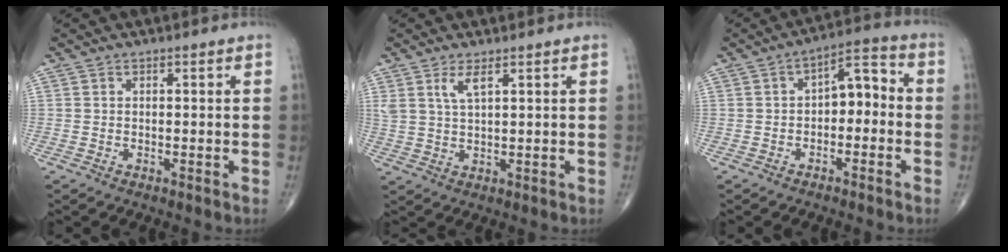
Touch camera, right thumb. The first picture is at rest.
{"total": 3.6, "force": [2.0, 0.9, 2.9], "torque": [-0.062, -0.011, 0.045]}
{"total": 7.4, "force": [-0.7, 4.1, 6.1], "torque": [-0.064, 0.037, -0.026]}